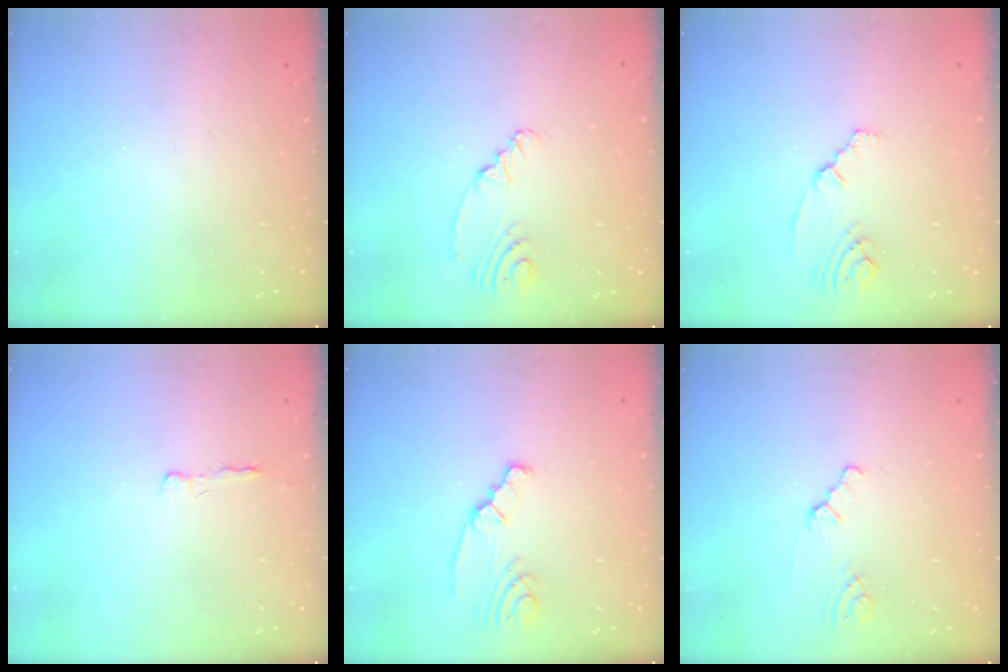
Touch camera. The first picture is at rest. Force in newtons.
{"total": 3.3, "press": 2.4, "slide": 2.3}
{"total": 2.2, "press": 2.2, "slide": 0.5}
{"total": 2.2, "press": 2.2, "slide": 0.4}
{"total": 2.4, "press": 2.4, "slide": 0.3}
{"total": 1.3, "press": 1.3, "slide": 0.3}